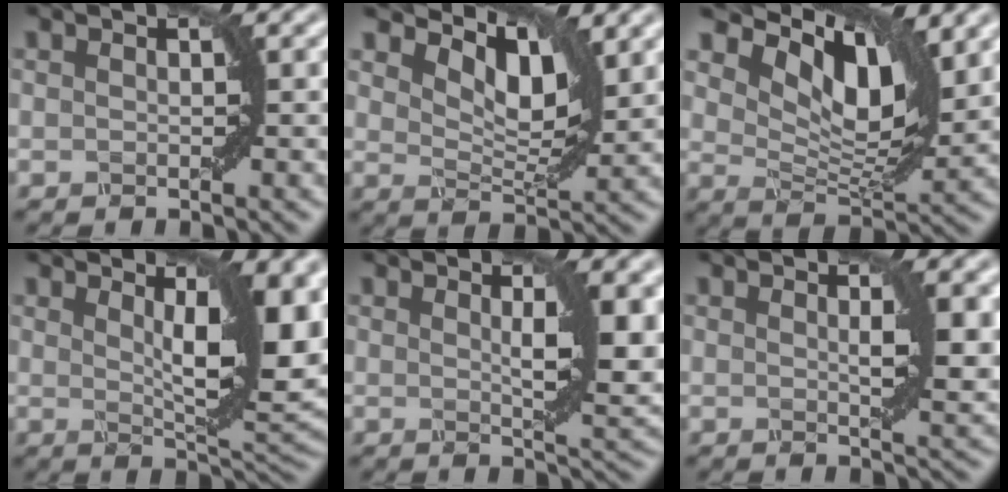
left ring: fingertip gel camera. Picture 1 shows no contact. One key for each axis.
{"total": 5.3, "fx": 3.5, "fy": 2.2, "fz": 3.4, "tx": -0.061, "ty": 0.002, "tz": 0.056}
{"total": 7.9, "fx": 4.3, "fy": 3.6, "fz": 5.6, "tx": -0.094, "ty": -0.002, "tz": 0.077}
{"total": 9.9, "fx": 2.9, "fy": 2.8, "fz": 9.0, "tx": -0.109, "ty": 0.001, "tz": 0.048}
{"total": 5.7, "fx": 1.6, "fy": 1.5, "fz": 5.3, "tx": -0.063, "ty": -0.003, "tz": 0.028}
{"total": 3.3, "fx": 1.0, "fy": 0.9, "fz": 3.0, "tx": -0.039, "ty": -0.003, "tz": 0.018}